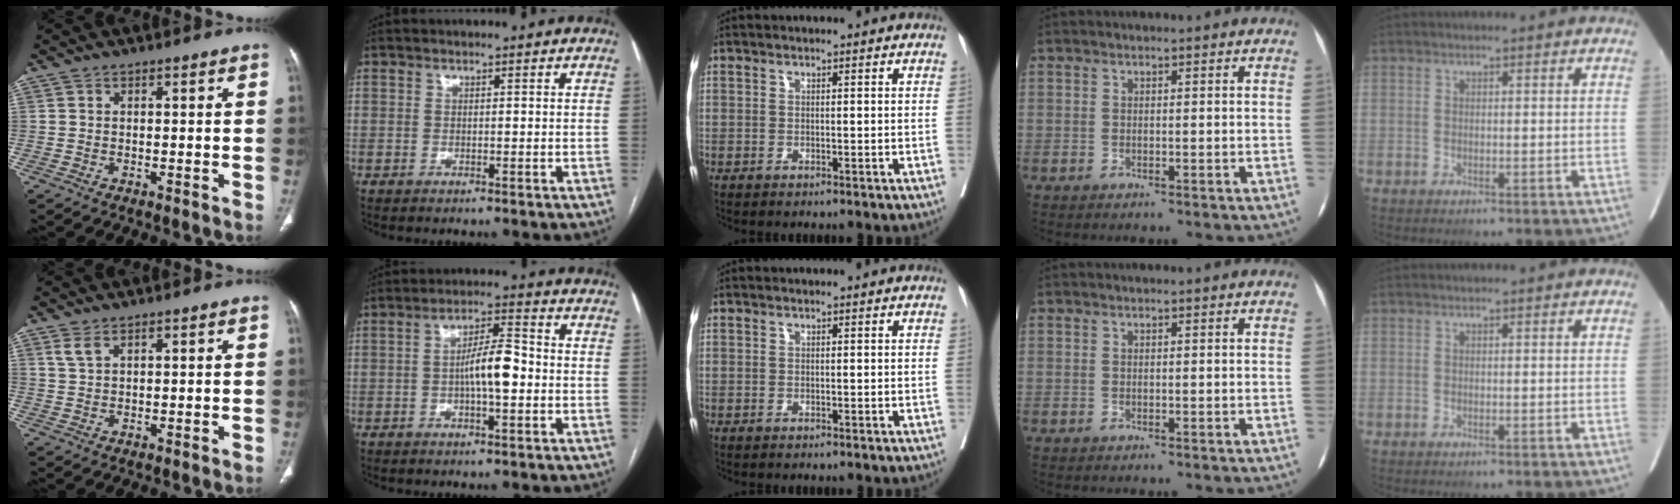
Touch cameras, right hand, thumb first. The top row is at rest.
{"thumb": {"total": 1.9, "force": [1.2, 0.6, 1.3], "torque": [-0.033, 0.004, 0.034]}, "index": {"total": 7.1, "force": [-1.0, 1.6, 6.9], "torque": [-0.124, 0.013, -0.020]}}